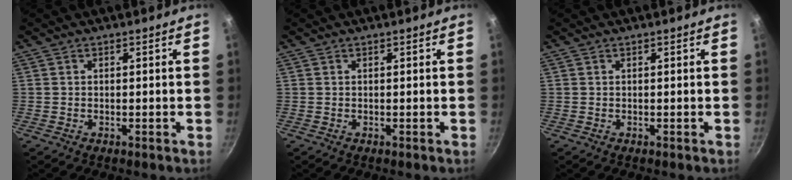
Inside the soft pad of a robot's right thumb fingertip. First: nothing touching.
{"total": 0.0}
{"total": 0.0}